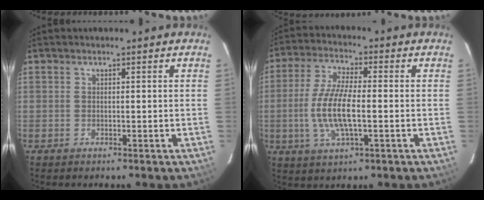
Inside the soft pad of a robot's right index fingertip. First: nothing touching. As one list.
[{"total": 10.8, "force": [-1.6, 3.3, 10.1], "torque": [-0.209, -0.001, -0.033]}]